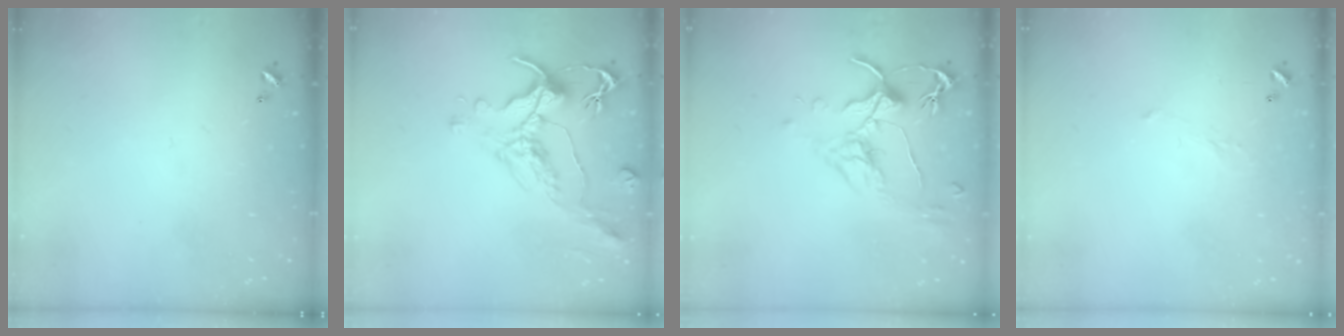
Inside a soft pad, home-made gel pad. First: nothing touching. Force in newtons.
{"total": 1.6, "press": 0.9, "slide": 1.3}
{"total": 1.6, "press": 1.4, "slide": 0.7}
{"total": 5.4, "press": 5.4, "slide": 0.8}